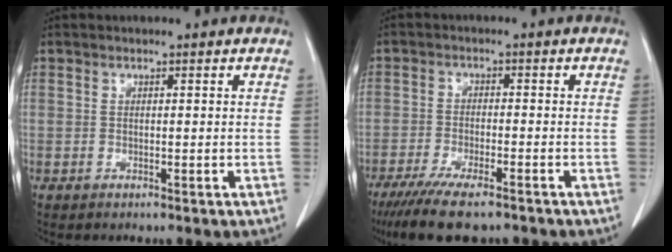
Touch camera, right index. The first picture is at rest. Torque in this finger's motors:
{"motor_torque": [0.95, -0.92, 0.30, 0.10]}